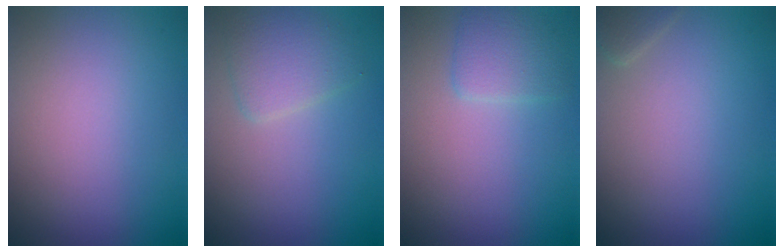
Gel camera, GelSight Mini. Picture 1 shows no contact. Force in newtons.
{"total": 2.5, "press": 2.5, "slide": 0.1}
{"total": 2.0, "press": 2.0, "slide": 0.1}
{"total": 1.0, "press": 1.0, "slide": 0.1}